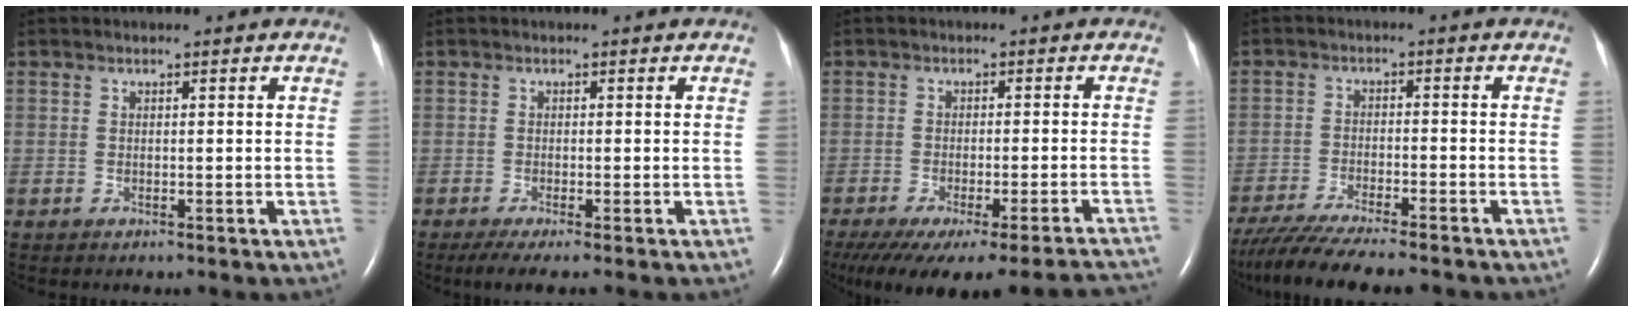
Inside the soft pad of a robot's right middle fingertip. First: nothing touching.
{"total": 3.3, "force": [-2.2, 0.2, 2.5], "torque": [-0.047, -0.011, -0.041]}
{"total": 21.8, "force": [-19.6, 1.6, 9.6], "torque": [-0.130, -0.041, -0.254]}
{"total": 13.5, "force": [-11.7, 1.2, 6.7], "torque": [-0.113, -0.030, -0.180]}